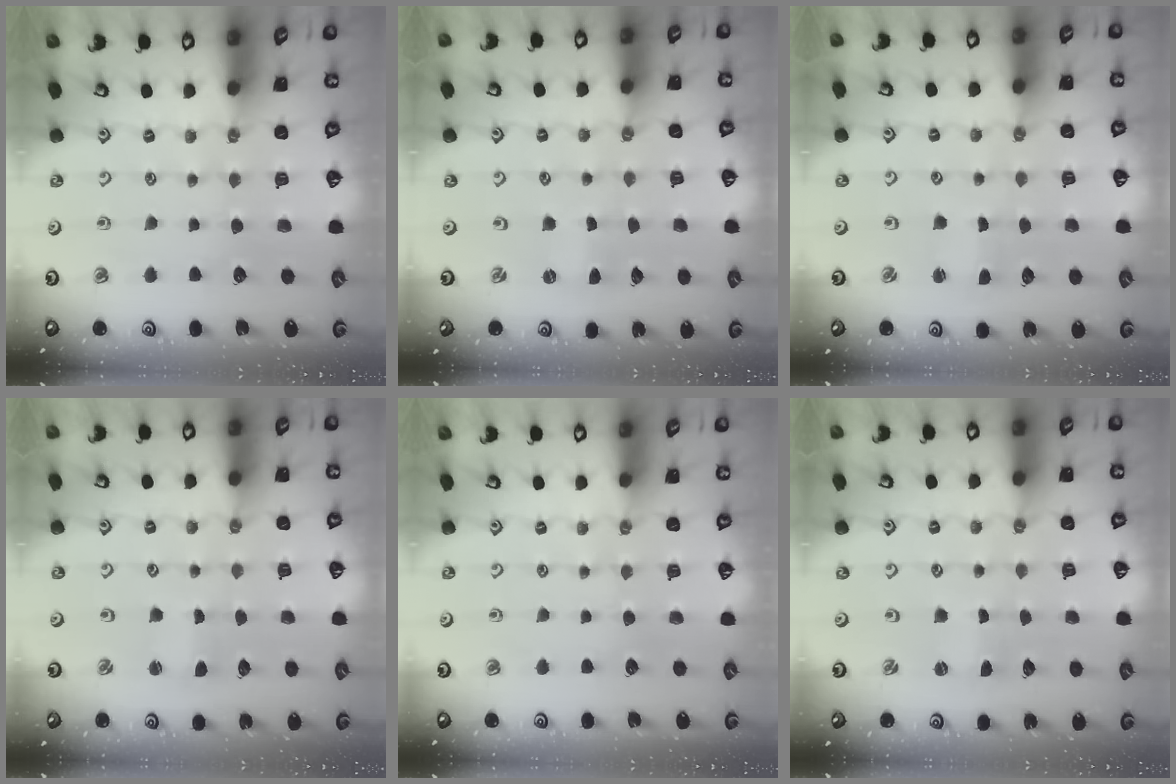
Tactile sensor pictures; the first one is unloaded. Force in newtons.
{"total": 0.0}
{"total": 1.3, "press": 1.3, "slide": 0.3}
{"total": 1.6, "press": 1.6, "slide": 0.3}
{"total": 0.0}
{"total": 0.0}